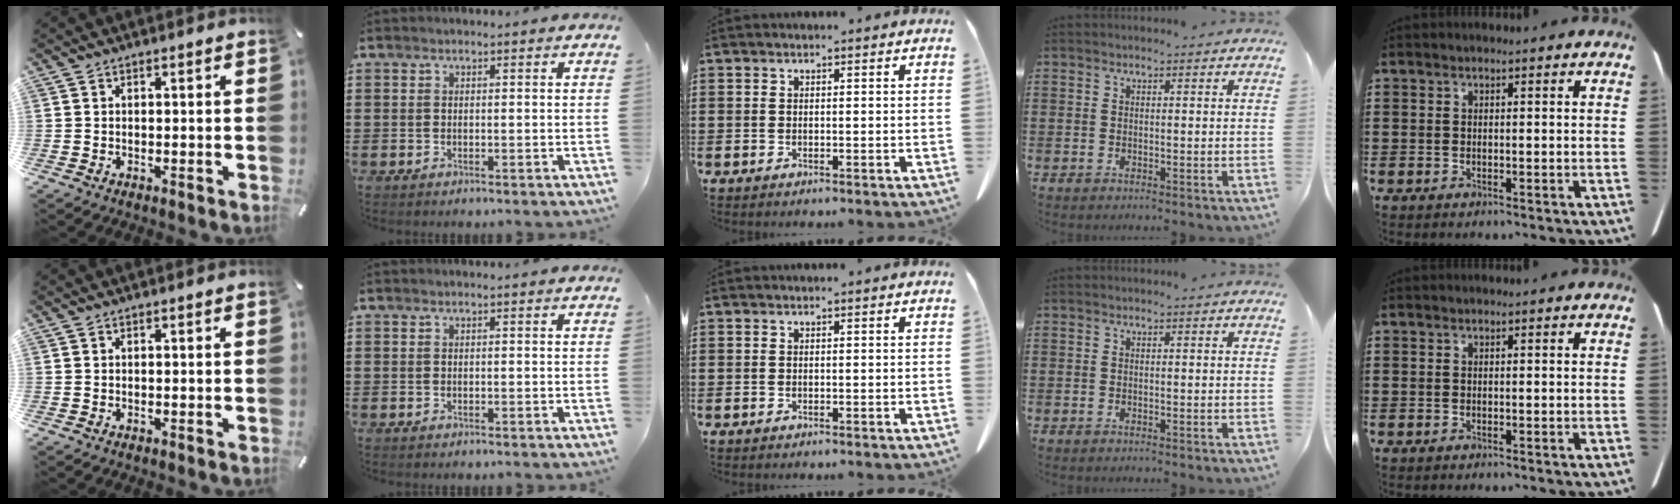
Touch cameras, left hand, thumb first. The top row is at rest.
{}